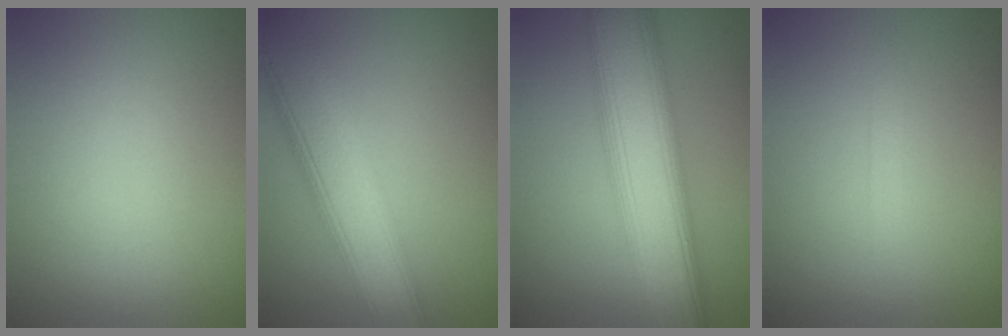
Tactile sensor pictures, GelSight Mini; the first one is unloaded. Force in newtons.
{"total": 8.5, "press": 8.5, "slide": 0.3}
{"total": 10.3, "press": 10.3, "slide": 0.1}
{"total": 0.9, "press": 0.9, "slide": 0.0}